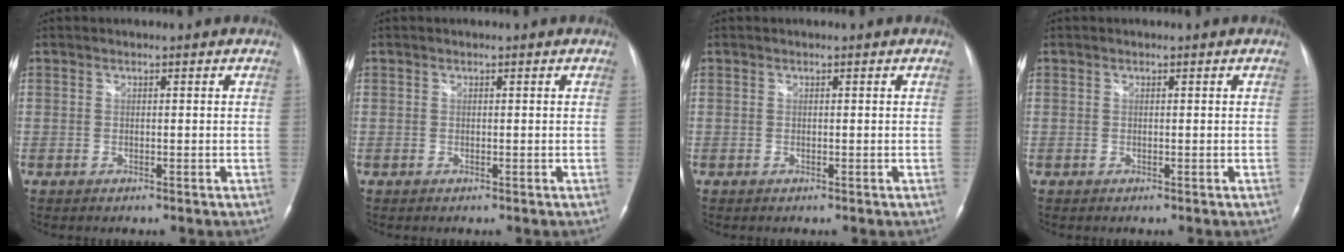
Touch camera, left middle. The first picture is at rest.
{"total": 0.0}
{"total": 0.0}
{"total": 0.0}